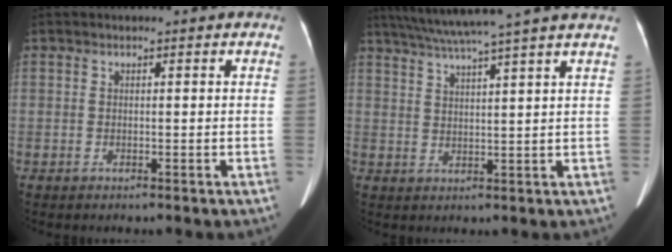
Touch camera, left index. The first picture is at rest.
{"total": 13.2, "force": [11.1, -1.9, 6.9], "torque": [-0.119, 0.010, 0.153]}